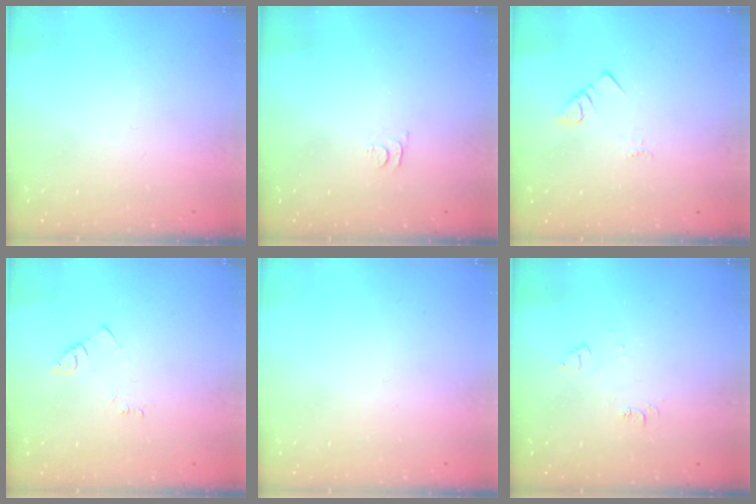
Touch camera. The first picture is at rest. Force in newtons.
{"total": 4.4, "press": 4.4, "slide": 0.4}
{"total": 2.0, "press": 2.0, "slide": 0.4}
{"total": 2.7, "press": 2.7, "slide": 0.4}
{"total": 1.8, "press": 1.8, "slide": 0.2}
{"total": 5.1, "press": 5.0, "slide": 0.6}